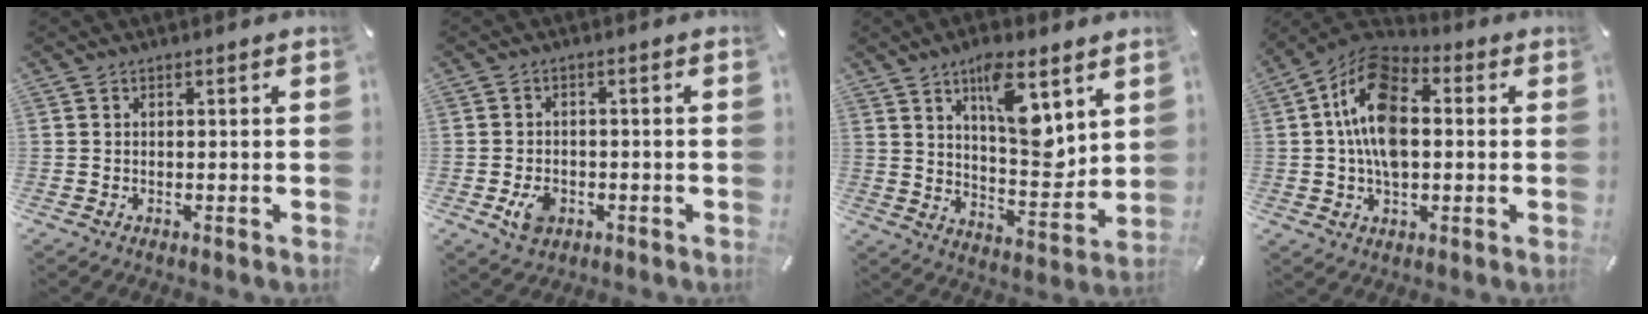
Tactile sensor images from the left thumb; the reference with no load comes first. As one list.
[{"total": 4.9, "force": [-1.7, 3.7, 2.7], "torque": [-0.048, 0.004, -0.032]}, {"total": 13.6, "force": [7.2, 5.6, 10.0], "torque": [-0.139, -0.044, 0.122]}, {"total": 14.6, "force": [0.7, 9.3, 11.3], "torque": [-0.234, 0.002, 0.008]}]